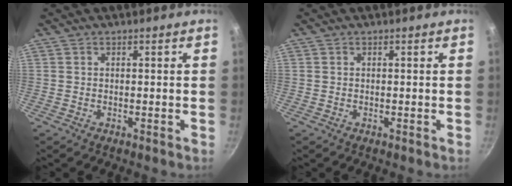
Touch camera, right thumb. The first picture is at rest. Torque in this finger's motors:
{"motor_torque": [0.09, -0.39, 0.35, 0.20, 0.02]}